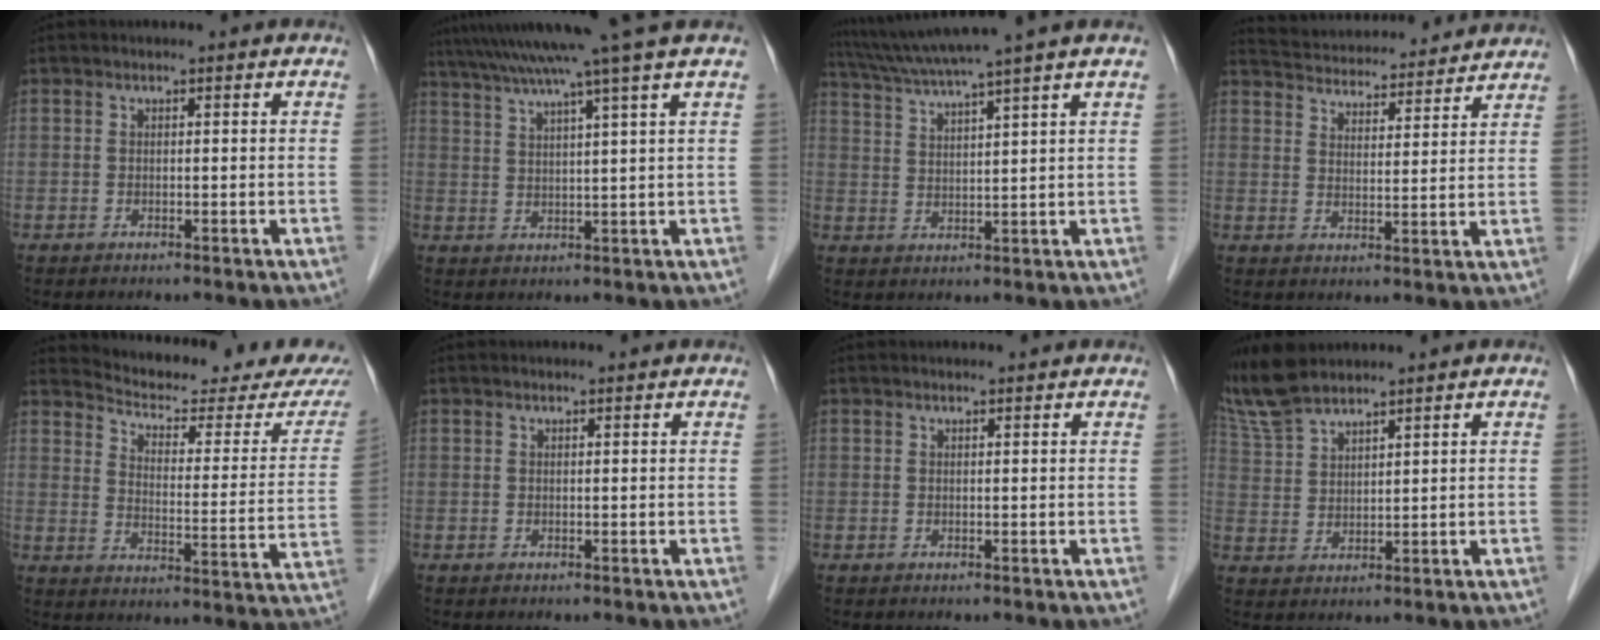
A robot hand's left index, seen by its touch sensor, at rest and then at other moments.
{"total": 13.3, "force": [10.7, -2.7, 7.5], "torque": [-0.126, -0.002, 0.155]}
{"total": 10.3, "force": [8.6, -2.4, 5.2], "torque": [-0.094, 0.010, 0.141]}
{"total": 16.8, "force": [16.0, 3.1, 4.1], "torque": [-0.065, 0.027, 0.223]}
{"total": 17.6, "force": [16.8, 1.4, 5.3], "torque": [-0.072, -0.065, 0.208]}
{"total": 1.7, "force": [1.6, 0.1, 0.3], "torque": [-0.008, 0.009, 0.021]}
{"total": 2.7, "force": [2.6, 0.1, 0.6], "torque": [-0.008, 0.014, 0.030]}
{"total": 10.2, "force": [9.1, 2.1, 4.0], "torque": [-0.103, 0.016, 0.196]}